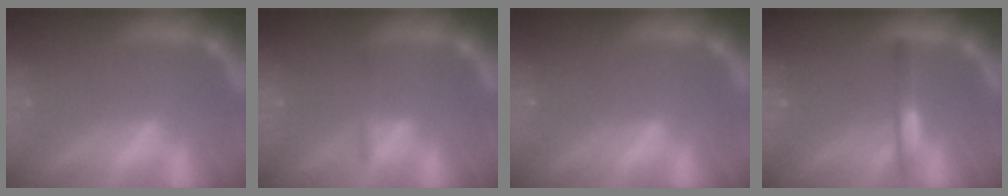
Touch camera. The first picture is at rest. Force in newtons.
{"total": 1.4}
{"total": 0.0}
{"total": 2.4}